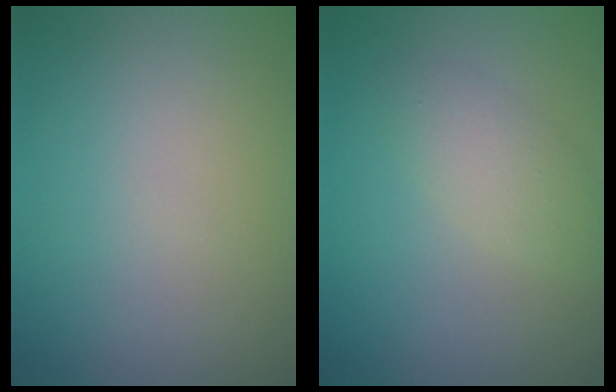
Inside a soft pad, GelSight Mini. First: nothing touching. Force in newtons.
{"total": 2.4, "press": 2.4, "slide": 0.2}